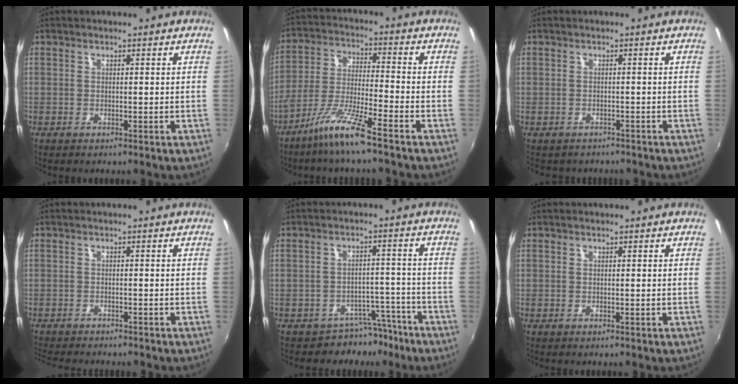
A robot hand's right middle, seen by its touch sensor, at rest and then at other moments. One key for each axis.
{"total": 9.4, "fx": -6.6, "fy": -0.3, "fz": 6.7, "tx": -0.140, "ty": -0.005, "tz": -0.126}
{"total": 2.4, "fx": -1.7, "fy": 1.7, "fz": 0.2, "tx": -0.011, "ty": 0.000, "tz": -0.022}
{"total": 5.8, "fx": -5.4, "fy": 0.8, "fz": 1.8, "tx": -0.052, "ty": -0.018, "tz": -0.087}
{"total": 6.5, "fx": -5.4, "fy": 3.6, "fz": 0.4, "tx": -0.003, "ty": 0.028, "tz": -0.071}
{"total": 0.0}